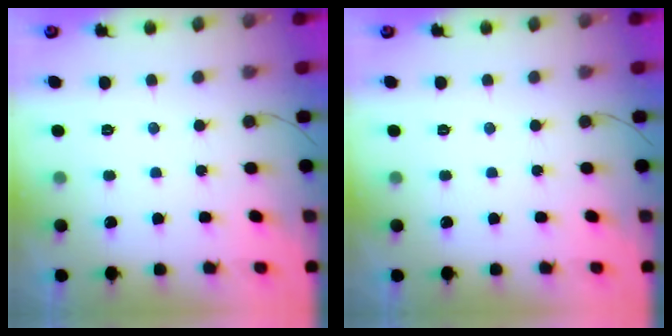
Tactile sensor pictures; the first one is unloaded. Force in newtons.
{"total": 0.0}